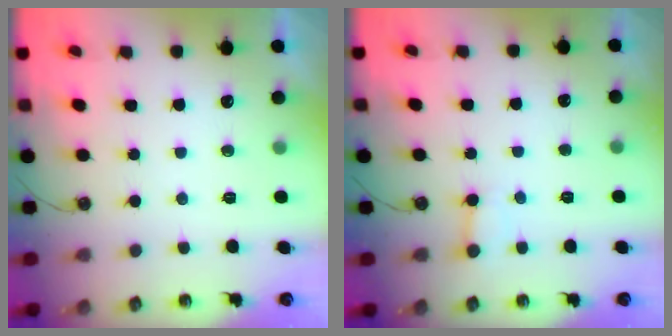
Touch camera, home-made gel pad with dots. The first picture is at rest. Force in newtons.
{"total": 2.5, "press": 2.4, "slide": 0.4}